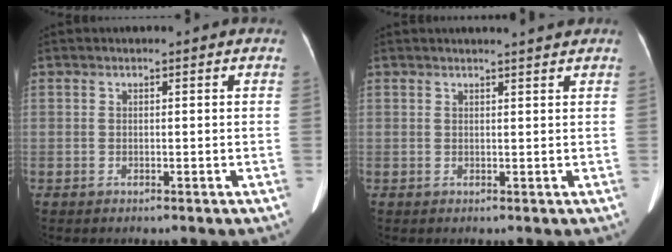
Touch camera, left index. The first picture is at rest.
{"total": 3.5, "force": [3.3, -0.4, 1.2], "torque": [-0.016, 0.006, 0.038]}